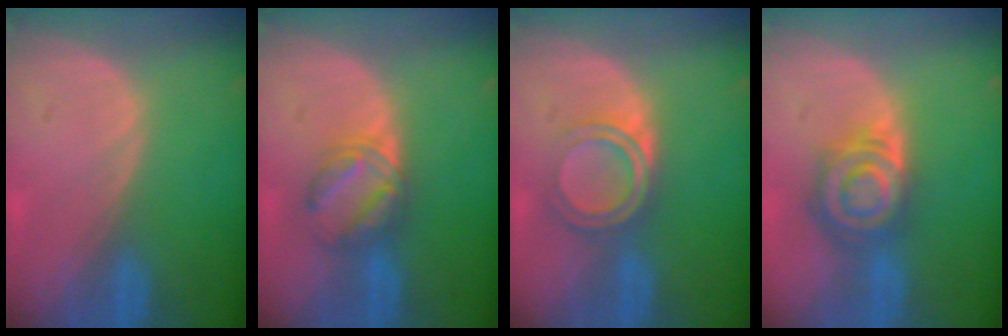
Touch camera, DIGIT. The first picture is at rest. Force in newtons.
{"total": 5.8, "press": 5.5, "slide": 1.8}
{"total": 5.2, "press": 4.8, "slide": 1.9}
{"total": 8.0, "press": 7.0, "slide": 3.8}